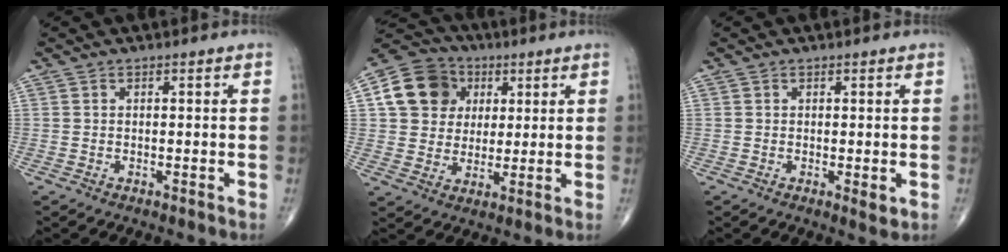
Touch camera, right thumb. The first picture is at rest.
{"total": 12.8, "force": [3.6, 11.0, 5.5], "torque": [-0.078, 0.001, 0.057]}
{"total": 1.5, "force": [-0.1, 0.6, 1.4], "torque": [-0.018, -0.007, -0.002]}